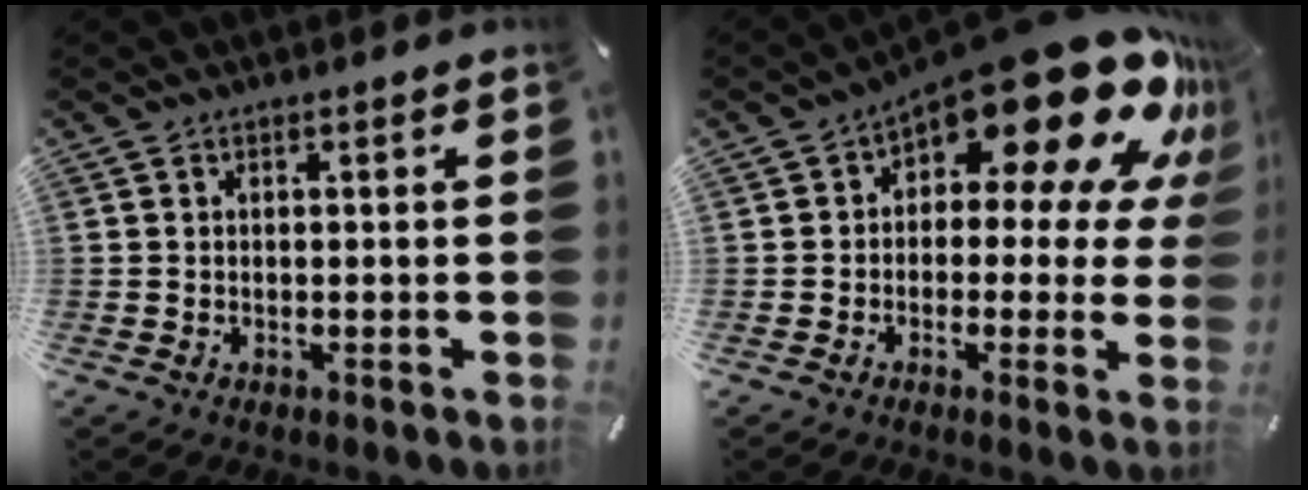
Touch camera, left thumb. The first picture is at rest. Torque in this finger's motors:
{"motor_torque": [1.00, 0.88, 2.09, -0.52, 0.17]}